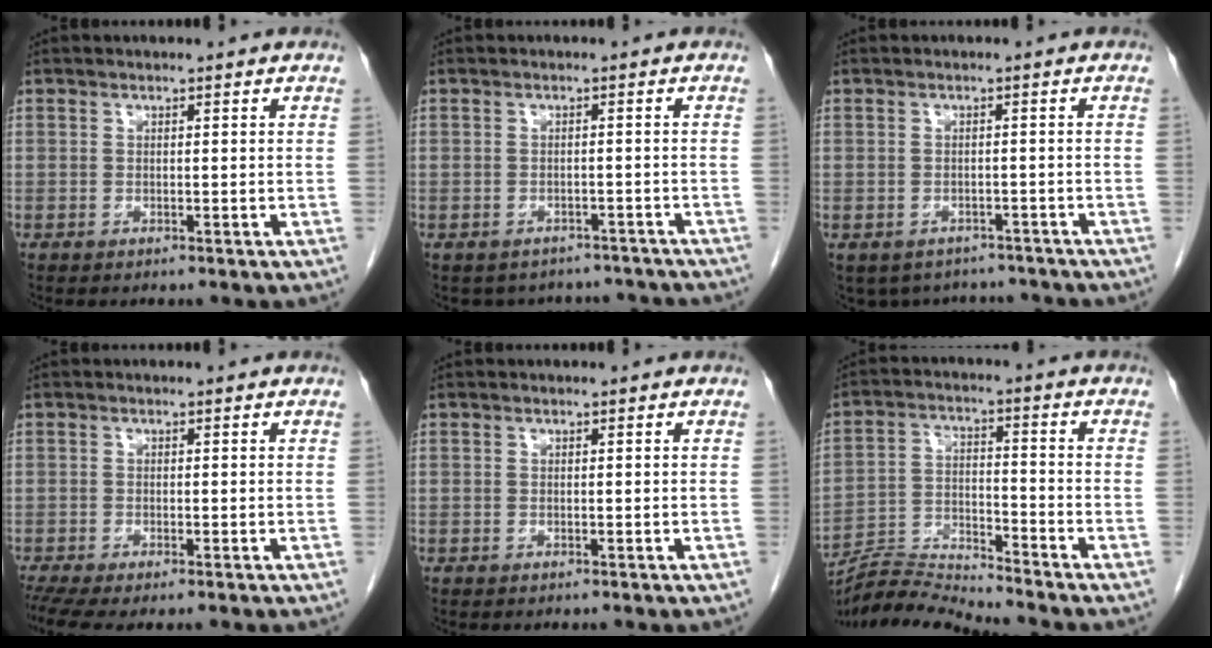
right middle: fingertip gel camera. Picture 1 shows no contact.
{"total": 9.0, "force": [-8.1, 3.9, 1.0], "torque": [-0.006, 0.022, -0.083]}
{"total": 7.9, "force": [-6.9, 3.8, 1.2], "torque": [-0.008, 0.014, -0.079]}
{"total": 4.2, "force": [-3.1, 0.8, 2.8], "torque": [-0.050, -0.010, -0.055]}
{"total": 0.0}
{"total": 8.4, "force": [-8.2, -1.9, -0.1], "torque": [-0.003, 0.008, -0.152]}